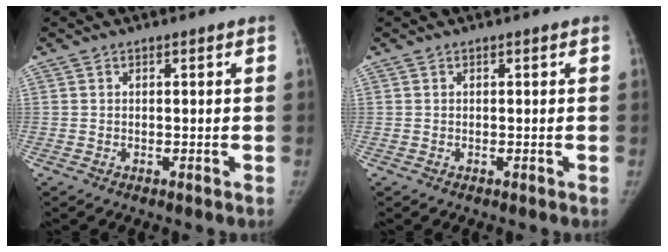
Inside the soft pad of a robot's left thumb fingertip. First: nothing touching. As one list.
[{"total": 0.0}]